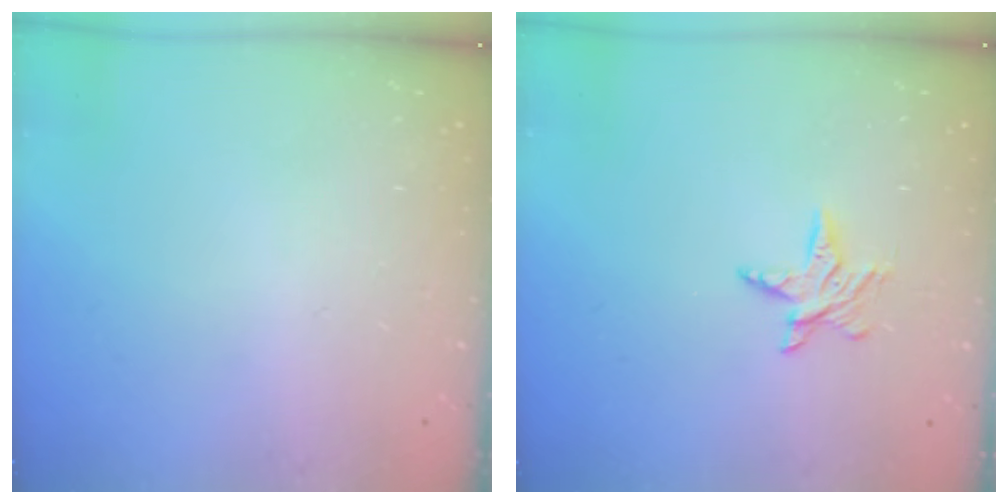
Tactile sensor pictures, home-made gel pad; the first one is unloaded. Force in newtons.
{"total": 5.8, "press": 5.8, "slide": 0.5}